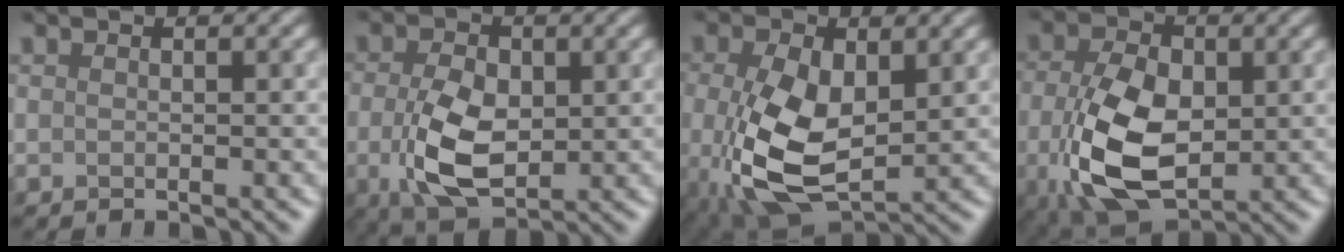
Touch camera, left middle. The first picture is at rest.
{"total": 5.8, "force": [-0.6, 3.2, 4.8], "torque": [-0.105, -0.008, -0.011]}
{"total": 7.6, "force": [-0.9, 3.8, 6.6], "torque": [-0.158, -0.007, -0.017]}
{"total": 8.4, "force": [-1.3, 4.9, 6.8], "torque": [-0.156, -0.014, -0.023]}